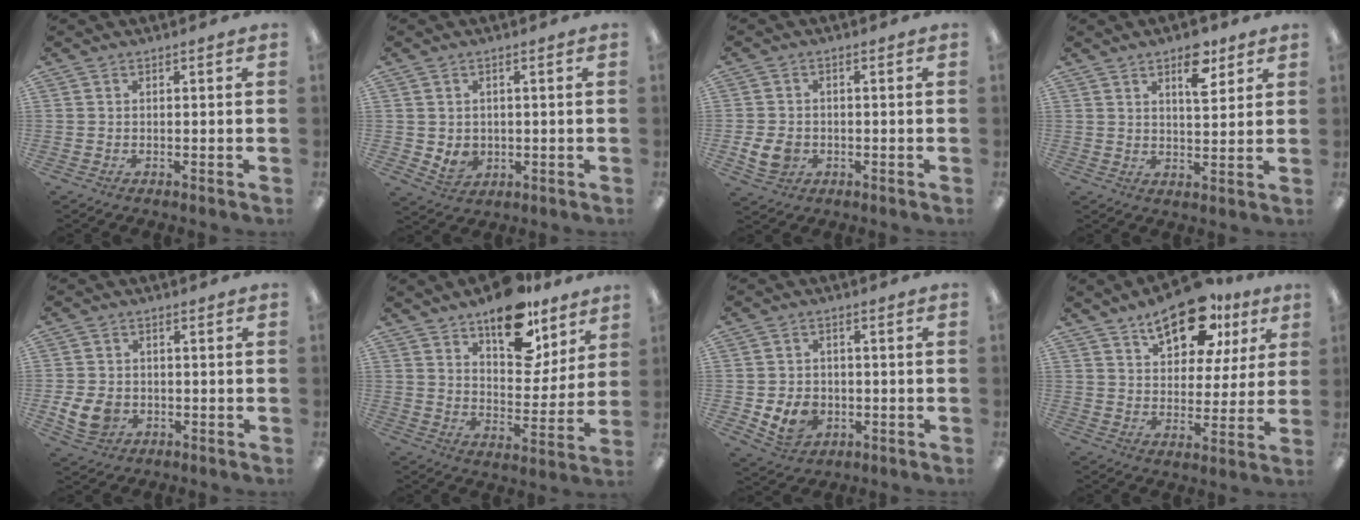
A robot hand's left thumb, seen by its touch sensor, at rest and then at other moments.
{"total": 3.8, "force": [0.6, 3.5, 1.3], "torque": [-0.010, 0.000, 0.011]}
{"total": 5.5, "force": [-1.3, 4.4, 3.0], "torque": [-0.060, 0.002, -0.024]}
{"total": 8.4, "force": [5.1, 3.6, 5.6], "torque": [-0.066, -0.026, 0.080]}
{"total": 6.7, "force": [-1.4, 5.4, 3.7], "torque": [-0.073, 0.003, -0.026]}
{"total": 15.7, "force": [11.6, 7.3, 7.7], "torque": [-0.101, -0.070, 0.200]}
{"total": 7.8, "force": [-1.8, 6.5, 4.0], "torque": [-0.086, 0.015, -0.028]}
{"total": 15.5, "force": [10.2, 7.7, 8.8], "torque": [-0.130, -0.041, 0.178]}